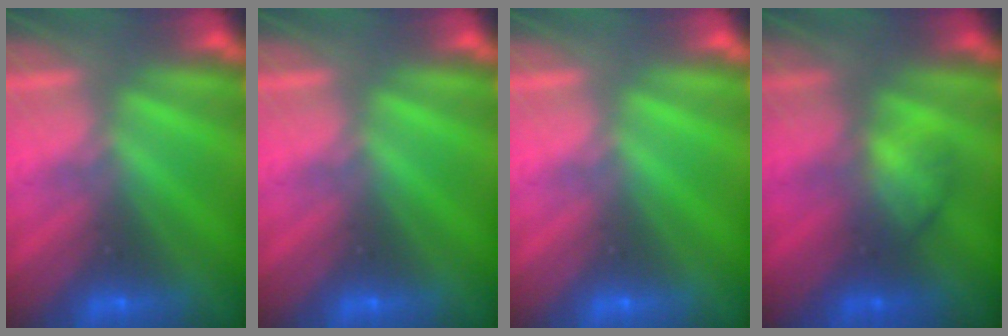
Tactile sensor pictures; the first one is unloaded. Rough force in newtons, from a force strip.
{"total": 0.0}
{"total": 0.0}
{"total": 2.0}